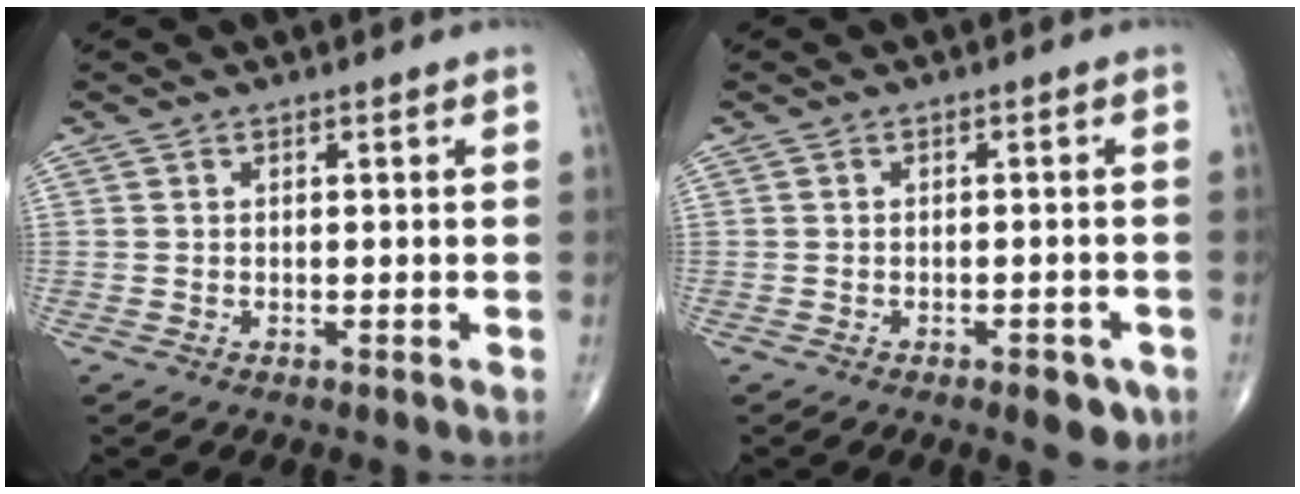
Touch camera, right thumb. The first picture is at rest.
{"total": 4.2, "force": [-2.3, 1.9, 3.0], "torque": [-0.026, 0.007, -0.024]}